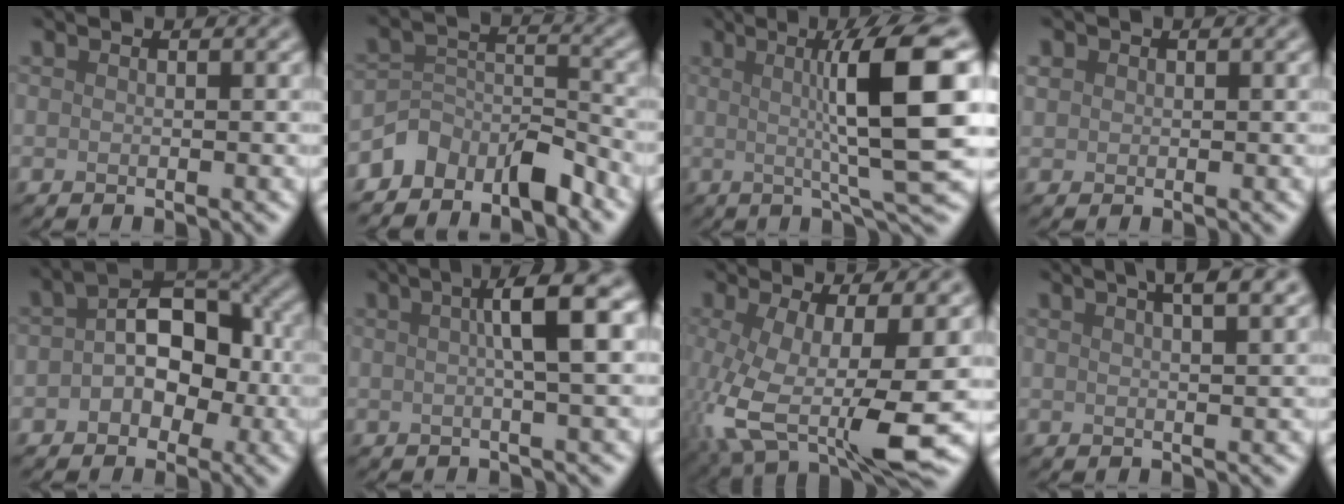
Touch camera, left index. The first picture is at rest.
{"total": 4.3, "force": [-3.6, 1.9, 1.4], "torque": [-0.010, 0.005, -0.078]}
{"total": 9.9, "force": [1.3, 1.4, 9.8], "torque": [-0.126, 0.008, 0.022]}
{"total": 0.9, "force": [0.3, 0.9, 0.1], "torque": [0.000, 0.003, 0.005]}
{"total": 6.0, "force": [-0.4, 4.1, 4.4], "torque": [-0.051, 0.015, -0.018]}
{"total": 5.3, "force": [1.1, 0.8, 5.2], "torque": [-0.069, 0.016, 0.013]}
{"total": 10.9, "force": [-2.4, 3.9, 9.9], "torque": [-0.194, -0.027, -0.034]}
{"total": 6.3, "force": [3.7, 2.4, 4.5], "torque": [-0.021, 0.044, 0.017]}